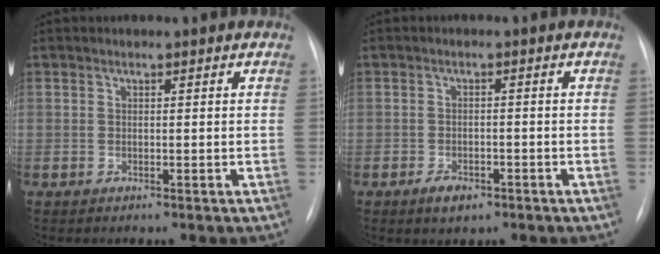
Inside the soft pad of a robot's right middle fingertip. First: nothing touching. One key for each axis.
{"total": 3.0, "fx": -1.9, "fy": 1.6, "fz": 1.7, "tx": -0.028, "ty": 0.000, "tz": -0.022}